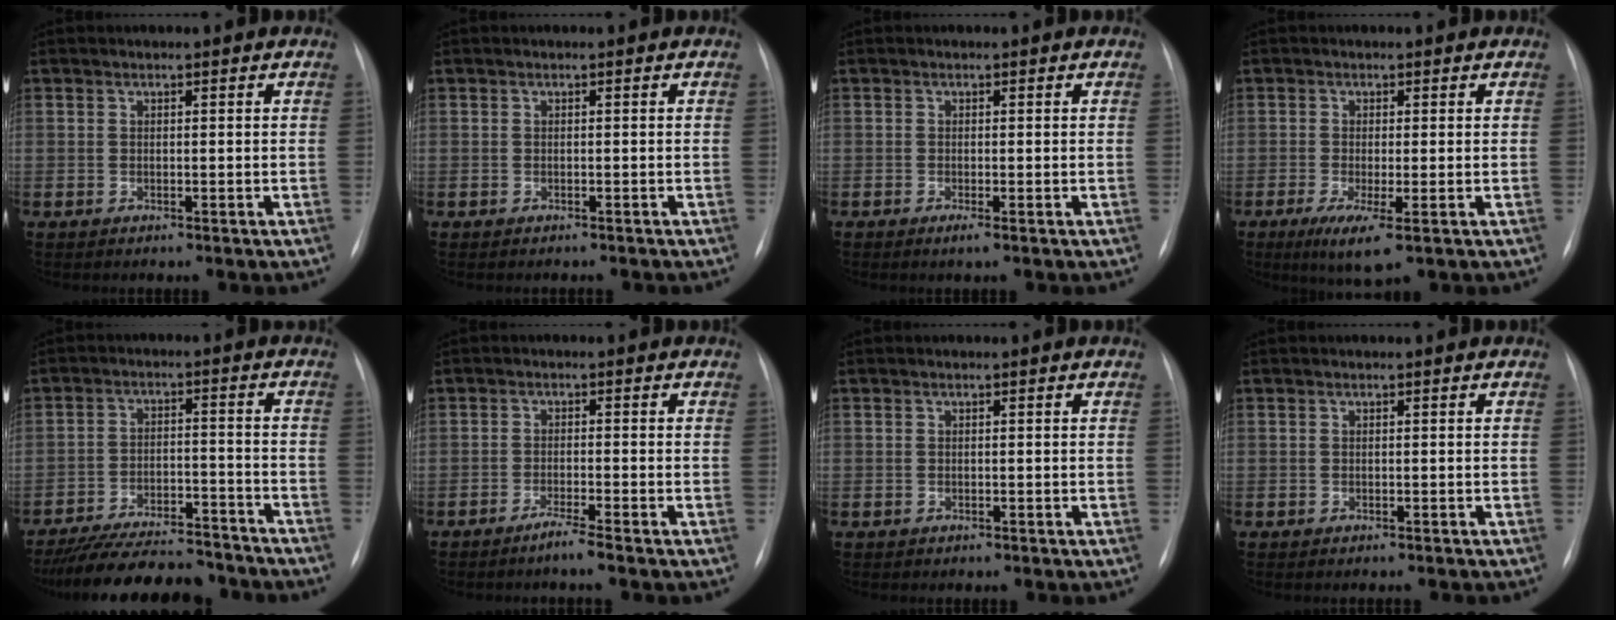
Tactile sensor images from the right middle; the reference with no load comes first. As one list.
[{"total": 2.8, "force": [-2.5, 0.8, 1.1], "torque": [-0.013, -0.005, -0.026]}, {"total": 0.8, "force": [-0.4, -0.2, 0.7], "torque": [-0.011, -0.004, -0.007]}, {"total": 4.8, "force": [-2.0, 0.7, 4.3], "torque": [-0.074, -0.015, -0.029]}, {"total": 17.7, "force": [-16.0, 3.8, 6.6], "torque": [-0.126, 0.001, -0.235]}, {"total": 2.5, "force": [-1.9, -0.7, 1.4], "torque": [-0.029, -0.006, -0.038]}, {"total": 0.5, "force": [-0.3, 0.4, 0.0], "torque": [-0.008, 0.003, -0.005]}, {"total": 2.6, "force": [-2.4, 0.6, 1.0], "torque": [-0.013, -0.004, -0.026]}]